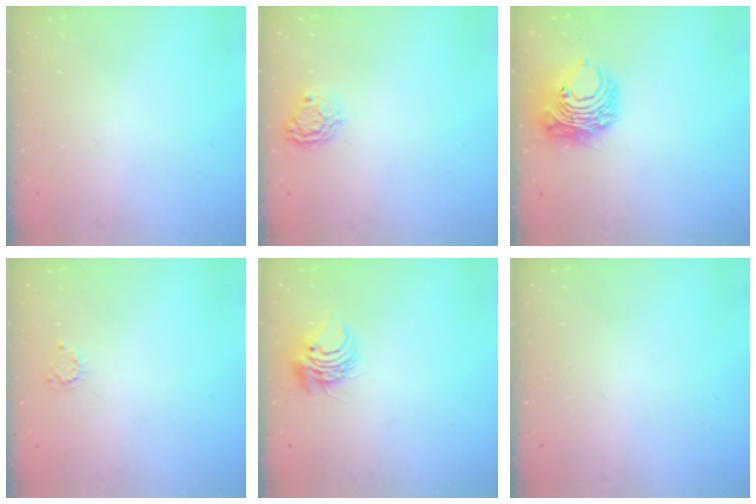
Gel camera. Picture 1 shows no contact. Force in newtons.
{"total": 7.1, "press": 7.1, "slide": 0.2}
{"total": 9.7, "press": 9.6, "slide": 1.4}
{"total": 3.4, "press": 3.4, "slide": 0.4}
{"total": 7.5, "press": 7.5, "slide": 0.4}
{"total": 0.0}